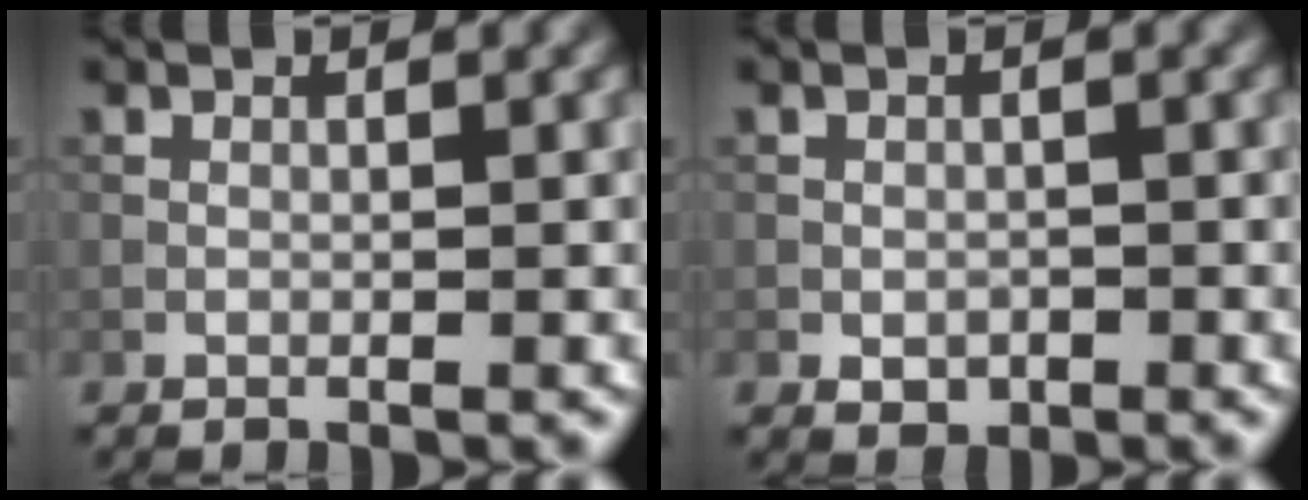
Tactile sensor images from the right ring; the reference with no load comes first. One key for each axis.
{"total": 1.3, "fx": -0.5, "fy": 1.1, "fz": 0.6, "tx": -0.007, "ty": -0.004, "tz": -0.009}